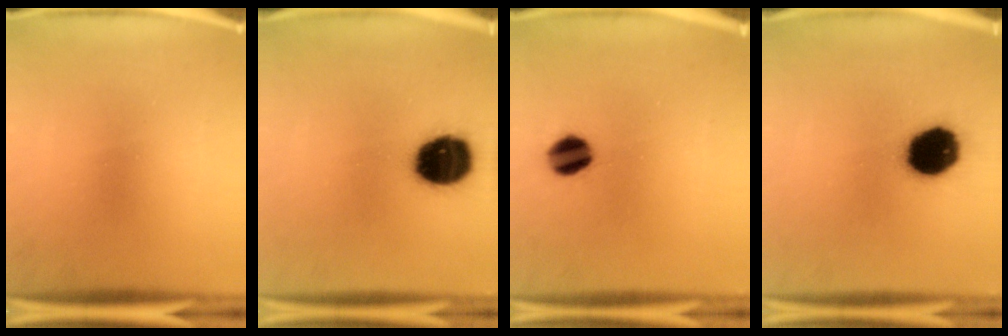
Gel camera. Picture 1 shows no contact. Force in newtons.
{"total": 16.3}
{"total": 7.5}
{"total": 16.5}